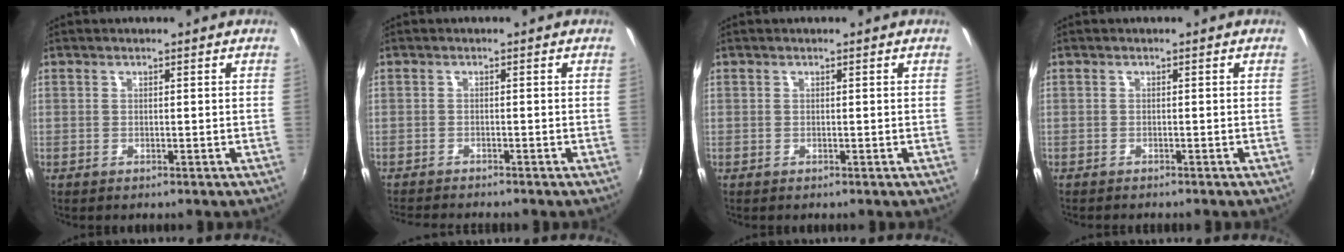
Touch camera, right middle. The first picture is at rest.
{"total": 4.8, "force": [-4.5, 0.1, 1.6], "torque": [-0.041, -0.020, -0.079]}
{"total": 0.0}
{"total": 1.9, "force": [-1.8, 0.2, 0.6], "torque": [-0.018, -0.013, -0.030]}